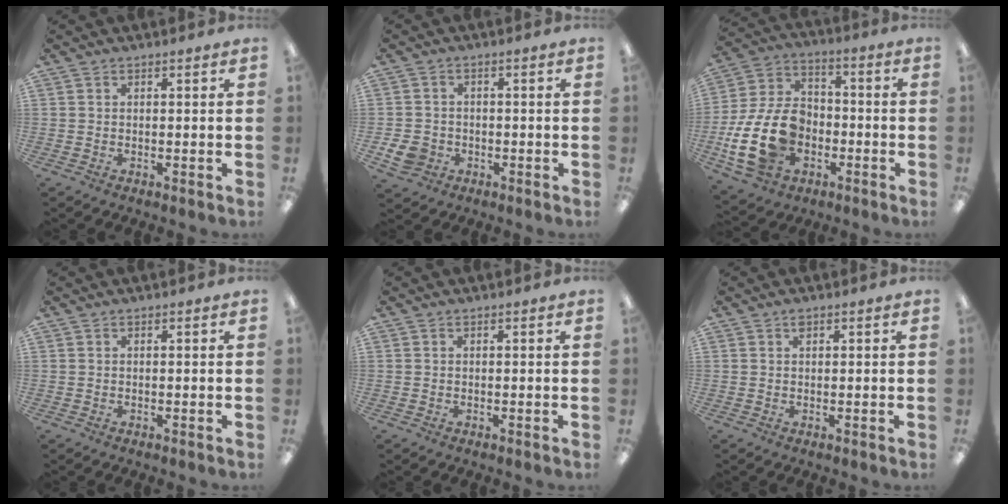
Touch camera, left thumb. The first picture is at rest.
{"total": 4.5, "force": [-1.7, 3.9, 1.5], "torque": [-0.034, 0.004, -0.034]}
{"total": 18.8, "force": [-5.0, 13.0, 12.6], "torque": [-0.264, 0.023, -0.079]}
{"total": 0.0}
{"total": 0.0}
{"total": 1.0, "force": [0.8, 0.5, 0.4], "torque": [-0.003, 0.000, 0.011]}